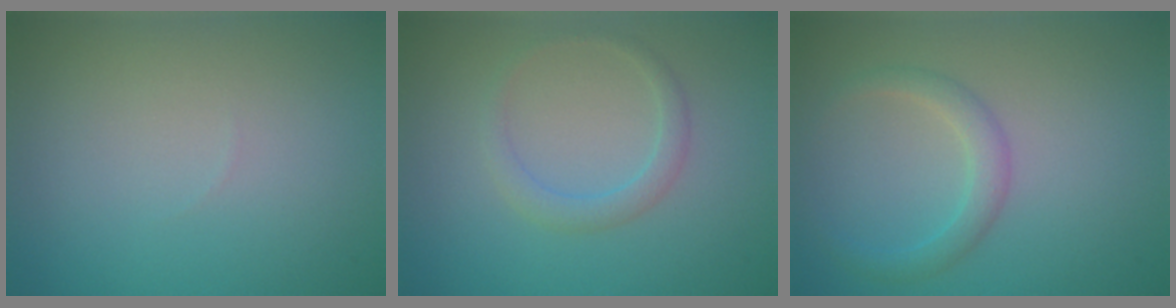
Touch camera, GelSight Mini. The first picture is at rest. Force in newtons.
{"total": 1.8, "press": 1.8, "slide": 0.0}
{"total": 2.1, "press": 2.1, "slide": 0.1}